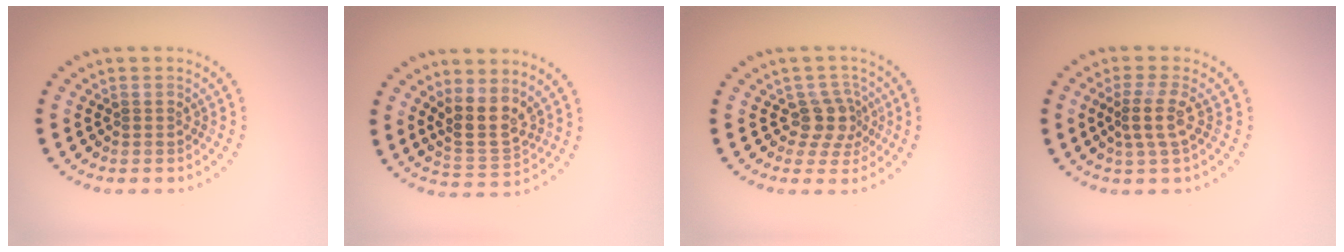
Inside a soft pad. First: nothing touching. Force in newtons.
{"total": 3.5, "press": 3.1, "slide": 1.6}
{"total": 2.8, "press": 2.1, "slide": 1.8}
{"total": 2.6, "press": 2.0, "slide": 1.8}